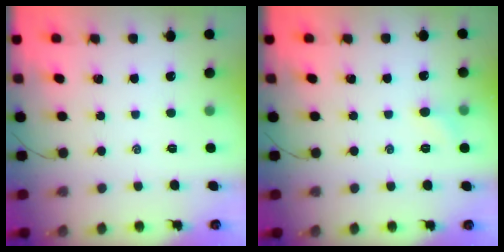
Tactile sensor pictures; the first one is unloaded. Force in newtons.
{"total": 4.3, "press": 4.1, "slide": 1.3}